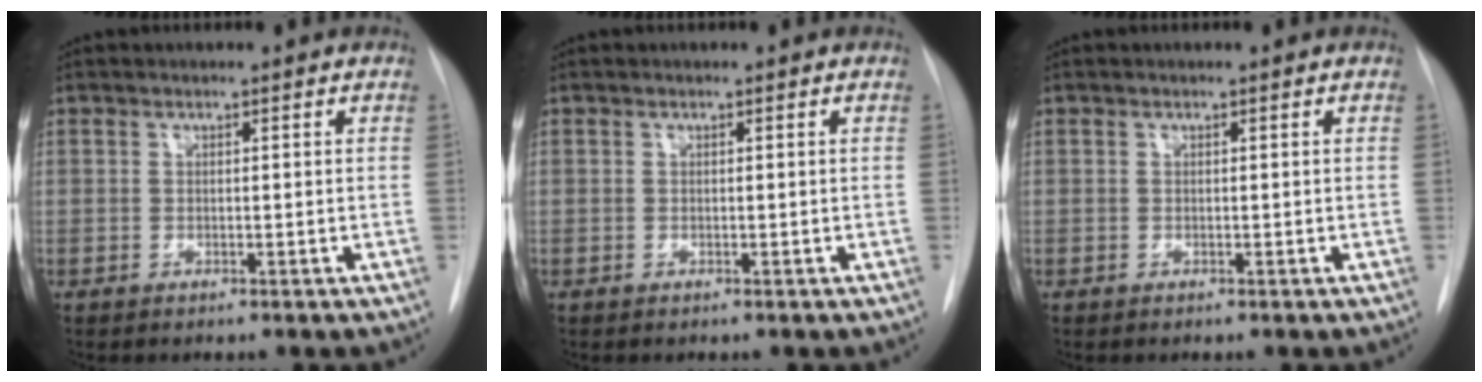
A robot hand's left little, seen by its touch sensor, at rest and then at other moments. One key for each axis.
{"total": 0.0}
{"total": 0.0}